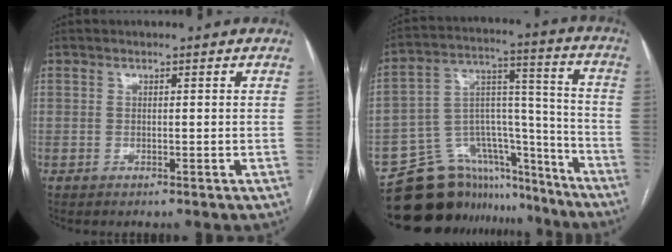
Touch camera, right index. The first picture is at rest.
{"total": 19.2, "force": [-16.6, 8.7, 4.3], "torque": [-0.059, 0.081, -0.252]}